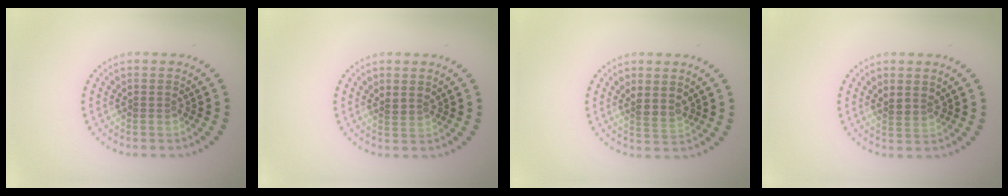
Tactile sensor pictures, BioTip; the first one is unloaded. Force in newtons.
{"total": 0.9, "press": 0.6, "slide": 0.7}
{"total": 2.0, "press": 1.6, "slide": 1.2}
{"total": 1.3, "press": 1.0, "slide": 0.9}